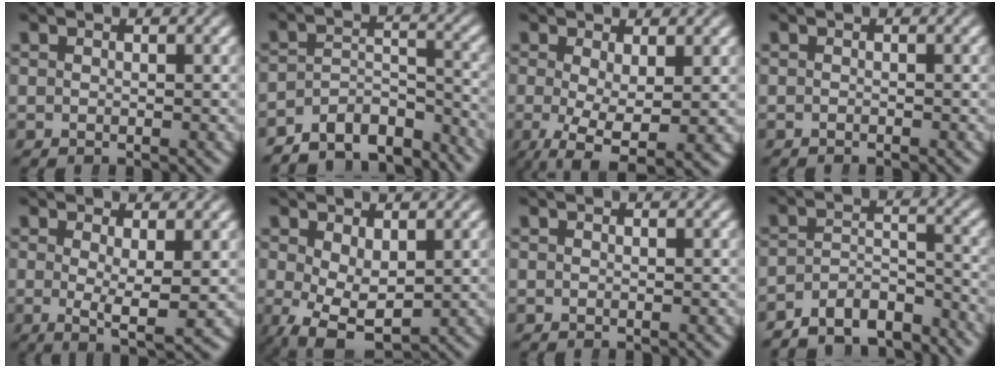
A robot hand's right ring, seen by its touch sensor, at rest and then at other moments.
{"total": 10.2, "force": [-8.5, 4.3, 3.8], "torque": [-0.064, -0.037, -0.126]}
{"total": 6.8, "force": [-3.9, 2.9, 4.7], "torque": [-0.107, -0.061, -0.035]}
{"total": 0.6, "force": [-0.5, -0.3, -0.1], "torque": [-0.001, -0.003, -0.008]}
{"total": 4.2, "force": [-0.6, 0.9, 4.1], "torque": [-0.072, -0.034, 0.004]}
{"total": 6.1, "force": [-2.8, 3.3, 4.3], "torque": [-0.085, -0.053, -0.020]}
{"total": 0.0}
{"total": 8.6, "force": [-7.5, 3.4, 2.6], "torque": [-0.045, -0.029, -0.118]}